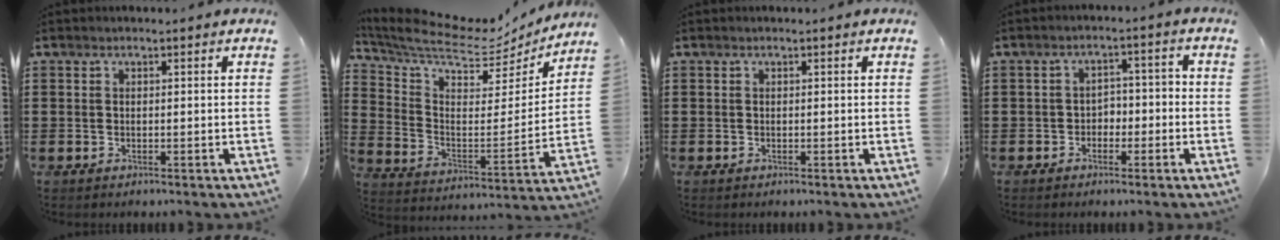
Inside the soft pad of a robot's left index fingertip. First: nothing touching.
{"total": 8.2, "force": [6.8, 2.4, 4.0], "torque": [-0.109, -0.052, 0.115]}
{"total": 0.0}
{"total": 2.8, "force": [-1.8, 1.9, 0.9], "torque": [-0.026, 0.007, -0.043]}